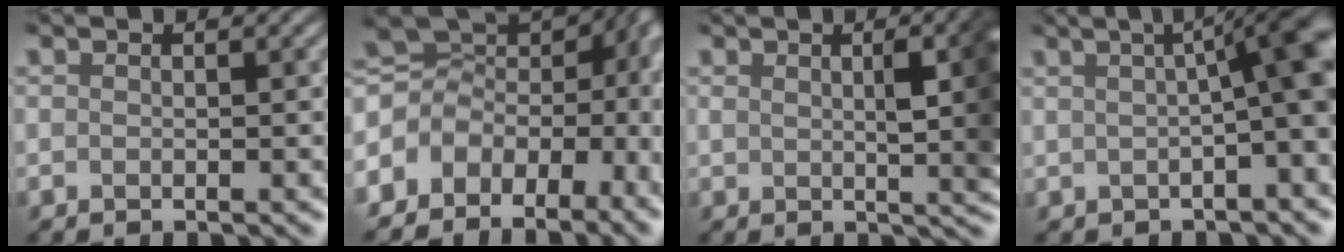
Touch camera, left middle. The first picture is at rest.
{"total": 11.3, "force": [-2.1, 8.5, 7.2], "torque": [-0.158, -0.011, -0.025]}
{"total": 5.0, "force": [1.6, 1.2, 4.6], "torque": [-0.047, 0.000, 0.024]}
{"total": 7.0, "force": [0.9, 1.5, 6.8], "torque": [-0.062, 0.014, 0.005]}